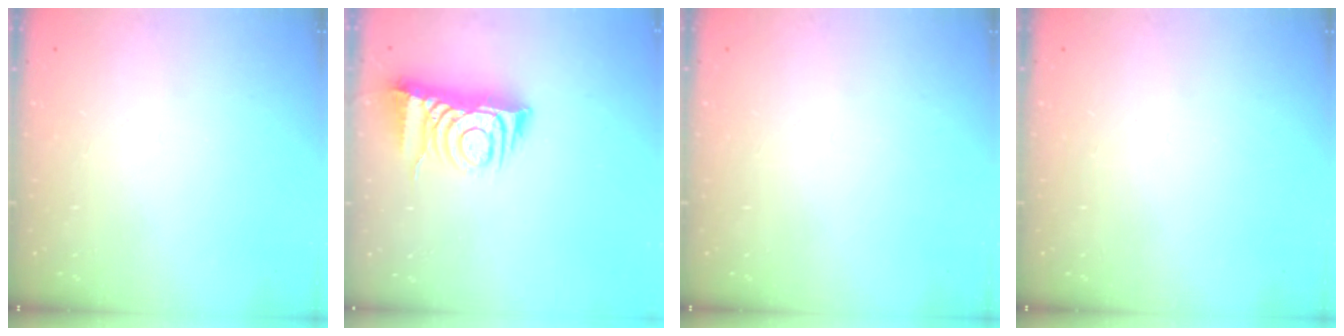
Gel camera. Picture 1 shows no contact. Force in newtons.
{"total": 9.1, "press": 9.0, "slide": 1.0}
{"total": 0.0}
{"total": 0.0}